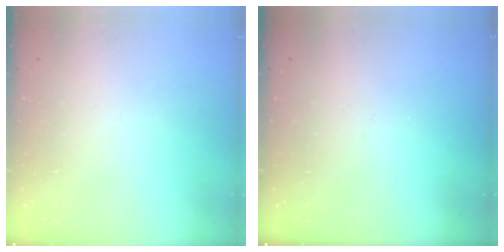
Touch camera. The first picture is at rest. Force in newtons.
{"total": 0.0}